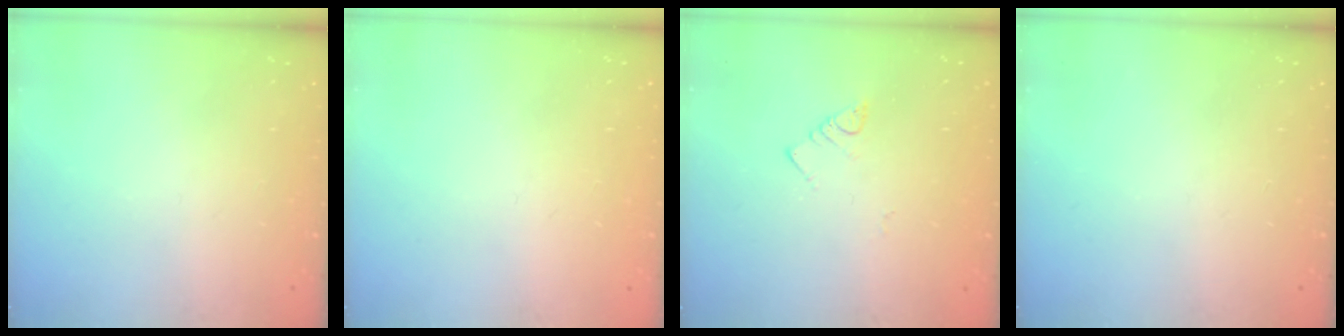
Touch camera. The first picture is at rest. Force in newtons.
{"total": 0.7, "press": 0.6, "slide": 0.1}
{"total": 2.7, "press": 2.6, "slide": 0.5}
{"total": 0.0}